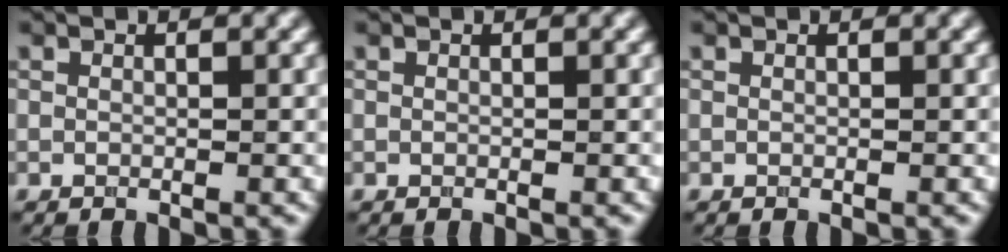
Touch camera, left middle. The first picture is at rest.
{"total": 0.0}
{"total": 0.0}